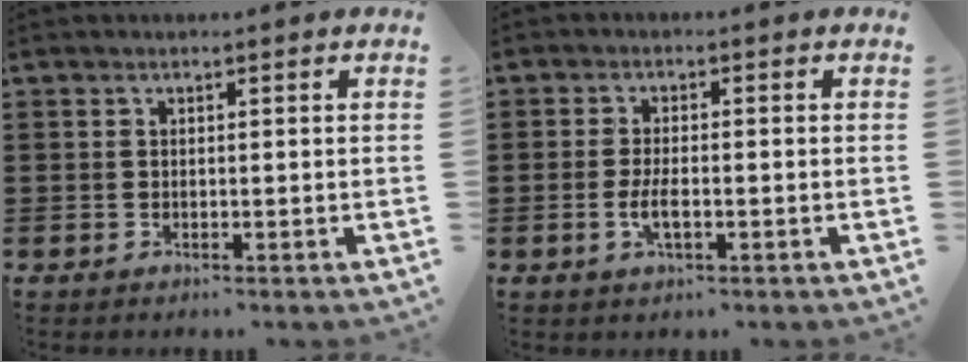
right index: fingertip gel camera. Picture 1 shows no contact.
{"total": 3.1, "force": [-0.9, 1.0, 2.7], "torque": [-0.055, 0.000, -0.017]}